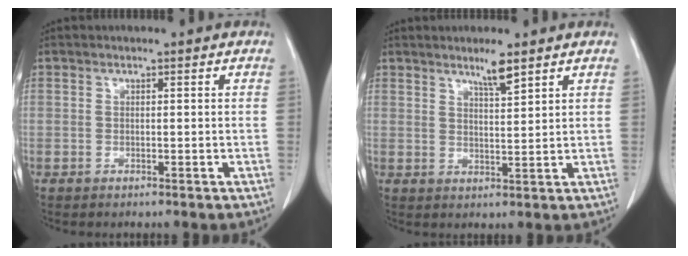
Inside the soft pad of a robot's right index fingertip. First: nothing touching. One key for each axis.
{"total": 3.5, "fx": 2.7, "fy": 0.0, "fz": 2.3, "tx": -0.044, "ty": -0.006, "tz": 0.049}